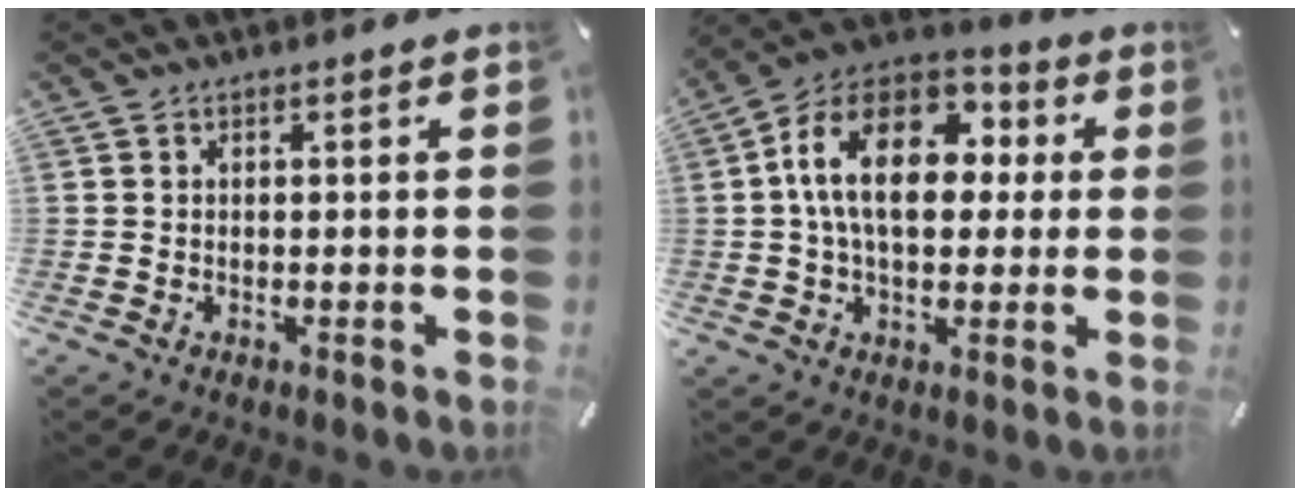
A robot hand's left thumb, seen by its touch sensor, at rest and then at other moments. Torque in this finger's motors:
{"motor_torque": [0.09, 1.98, 1.57, -1.21, 0.61]}